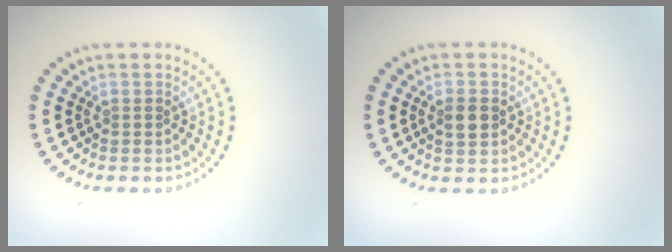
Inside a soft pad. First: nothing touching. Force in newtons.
{"total": 2.0, "press": 2.0, "slide": 0.2}